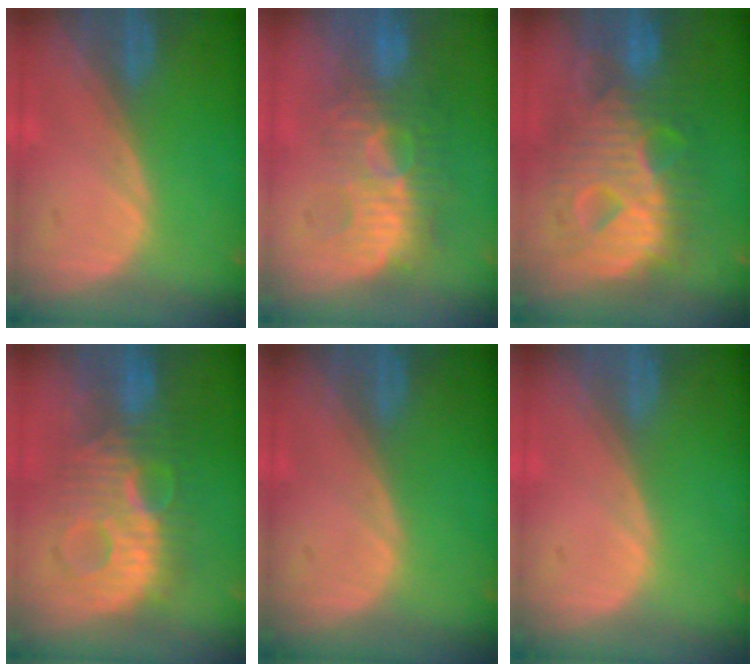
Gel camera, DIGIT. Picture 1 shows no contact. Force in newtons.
{"total": 9.3, "press": 8.9, "slide": 2.8}
{"total": 12.7, "press": 12.6, "slide": 1.2}
{"total": 9.6, "press": 9.6, "slide": 0.1}
{"total": 0.0}
{"total": 0.0}